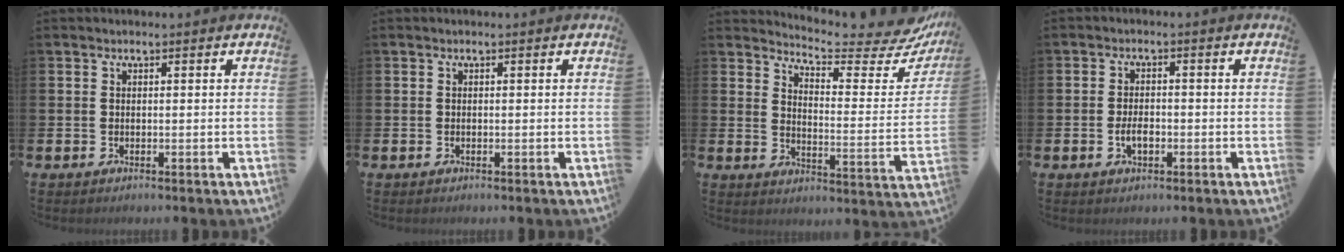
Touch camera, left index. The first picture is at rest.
{"total": 0.0}
{"total": 6.4, "force": [6.0, 0.6, 2.0], "torque": [-0.047, -0.057, 0.096]}
{"total": 2.6, "force": [-0.7, 1.4, 2.1], "torque": [-0.036, 0.003, -0.013]}